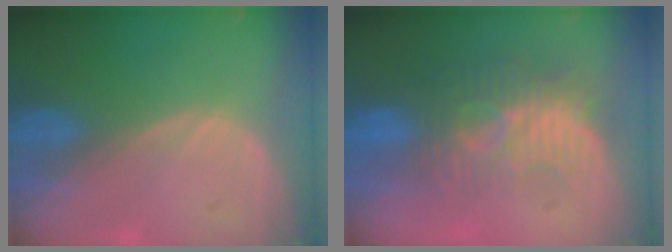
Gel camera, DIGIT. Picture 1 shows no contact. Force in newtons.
{"total": 9.4, "press": 8.7, "slide": 3.6}